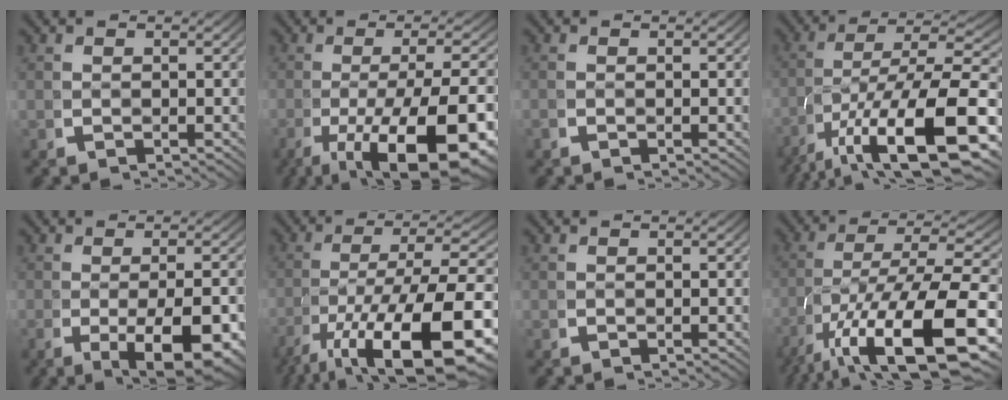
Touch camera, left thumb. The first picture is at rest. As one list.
[{"total": 13.7, "force": [-5.0, 6.9, 10.8], "torque": [-0.200, -0.058, -0.038]}, {"total": 0.0}, {"total": 12.8, "force": [-2.3, 6.6, 10.7], "torque": [-0.195, -0.046, -0.006]}, {"total": 8.4, "force": [-2.3, 3.7, 7.2], "torque": [-0.126, -0.031, -0.015]}, {"total": 15.5, "force": [-4.6, 8.4, 12.2], "torque": [-0.215, -0.070, -0.030]}, {"total": 0.0}, {"total": 14.4, "force": [-3.0, 7.5, 11.9], "torque": [-0.233, -0.059, -0.010]}]